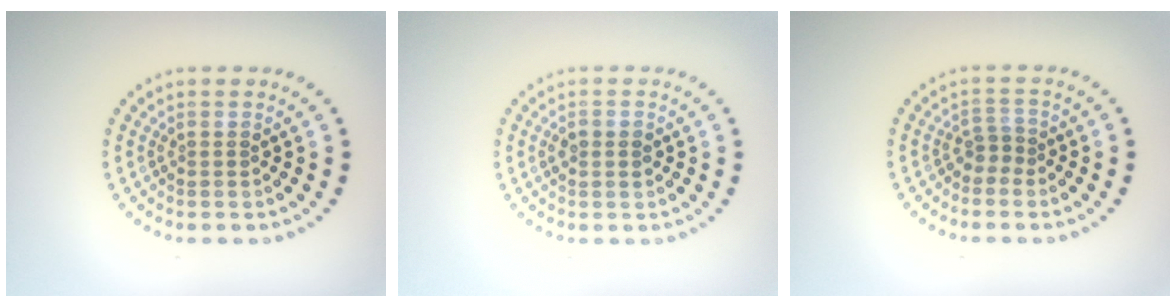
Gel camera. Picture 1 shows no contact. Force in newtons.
{"total": 1.3, "press": 1.3, "slide": 0.2}
{"total": 1.3, "press": 1.0, "slide": 0.9}